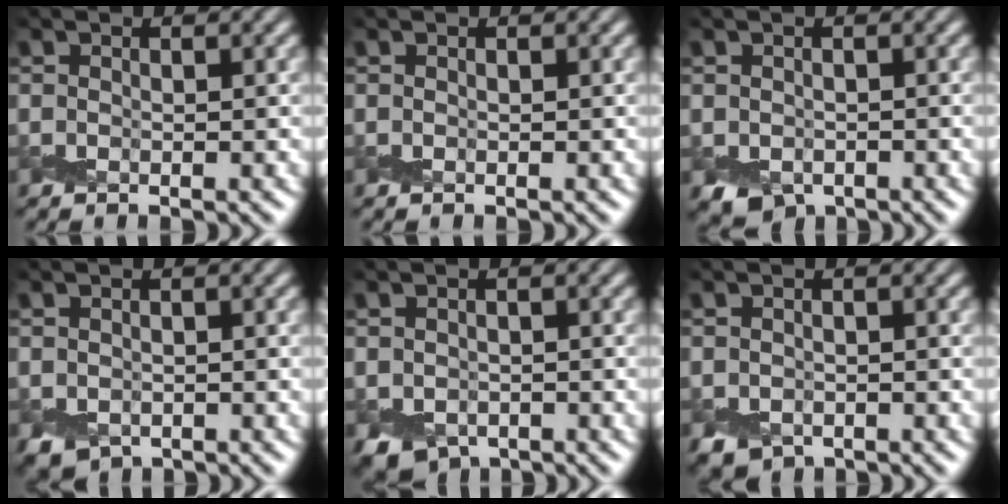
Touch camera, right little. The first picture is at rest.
{"total": 0.0}
{"total": 1.7, "force": [-0.5, 1.4, 0.7], "torque": [-0.010, -0.005, -0.010]}
{"total": 1.0, "force": [-0.1, 0.9, 0.3], "torque": [-0.005, -0.001, -0.002]}
{"total": 2.1, "force": [-0.6, 1.8, 1.1], "torque": [-0.021, -0.006, -0.013]}
{"total": 1.0, "force": [-0.4, 0.9, 0.2], "torque": [-0.001, -0.003, -0.009]}